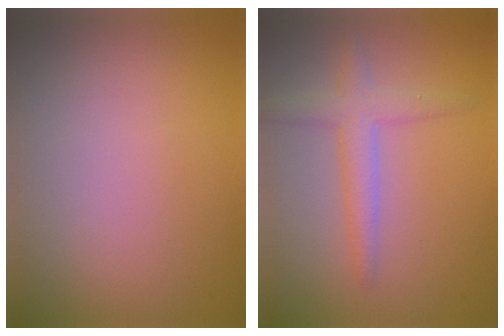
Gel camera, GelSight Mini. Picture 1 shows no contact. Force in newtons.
{"total": 2.9, "press": 2.9, "slide": 0.2}